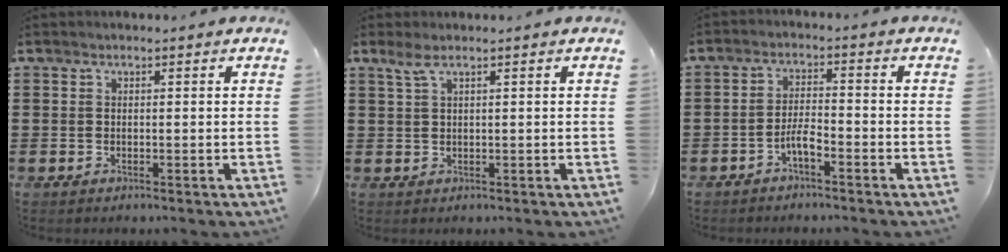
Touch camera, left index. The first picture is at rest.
{"total": 1.8, "force": [0.9, 0.4, 1.5], "torque": [-0.032, 0.002, 0.016]}
{"total": 3.5, "force": [-2.1, 0.8, 2.7], "torque": [-0.062, 0.004, -0.044]}